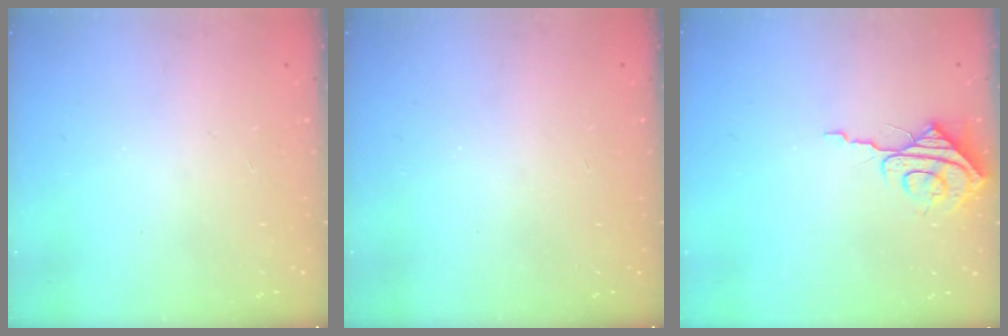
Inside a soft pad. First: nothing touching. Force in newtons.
{"total": 0.0}
{"total": 8.5, "press": 8.5, "slide": 0.5}